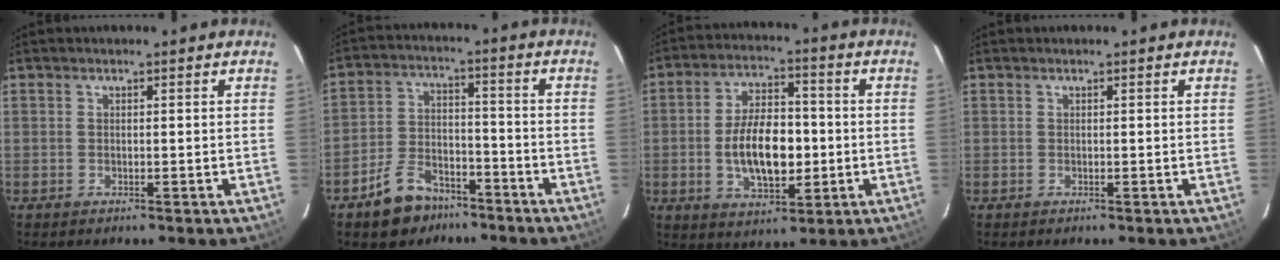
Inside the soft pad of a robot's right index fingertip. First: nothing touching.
{"total": 9.8, "force": [-6.9, 5.8, 3.9], "torque": [-0.096, 0.026, -0.104]}
{"total": 12.9, "force": [-1.8, 6.7, 10.9], "torque": [-0.204, 0.007, -0.022]}
{"total": 0.0}